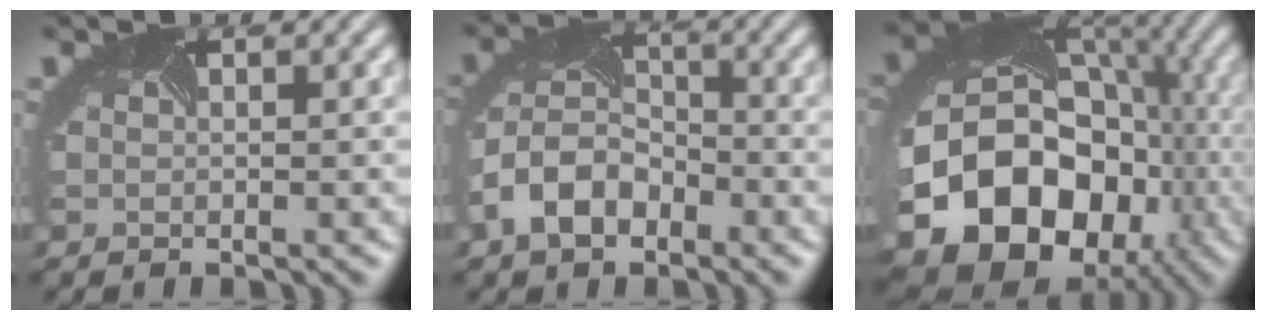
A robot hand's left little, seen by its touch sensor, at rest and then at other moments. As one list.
[{"total": 5.2, "force": [-2.6, 3.6, 2.6], "torque": [-0.064, 0.007, -0.060]}, {"total": 20.0, "force": [-6.1, 16.0, 10.4], "torque": [-0.198, -0.038, -0.101]}]